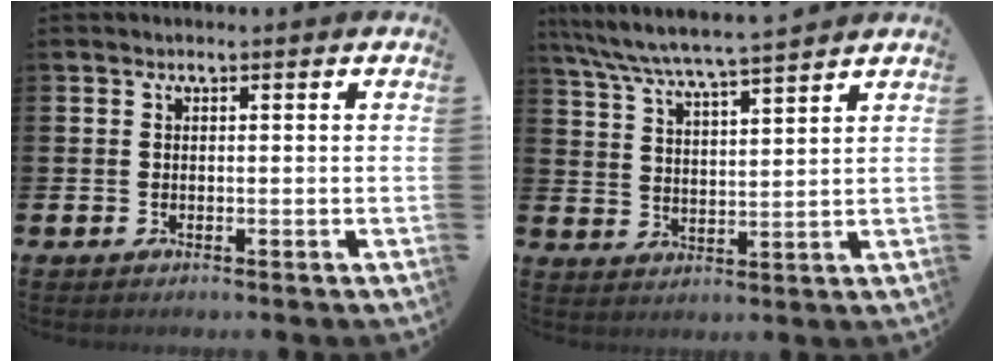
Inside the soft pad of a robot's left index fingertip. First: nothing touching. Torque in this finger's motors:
{"motor_torque": [0.68, -0.68, 0.60, 0.21]}